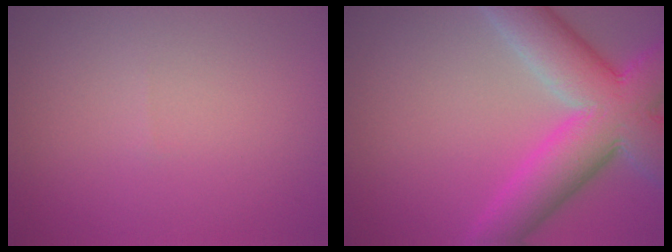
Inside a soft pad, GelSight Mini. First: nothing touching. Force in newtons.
{"total": 10.3, "press": 10.3, "slide": 0.6}